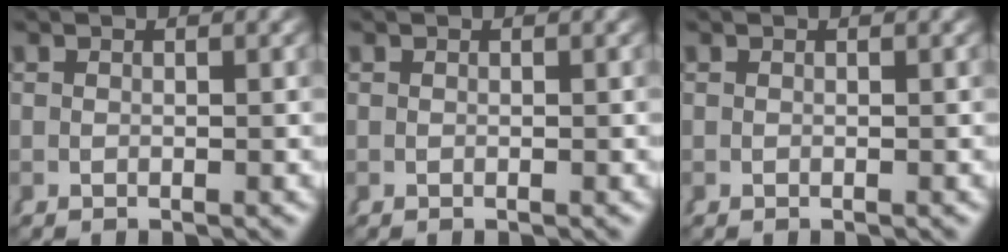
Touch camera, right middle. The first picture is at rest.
{"total": 0.0}
{"total": 0.0}